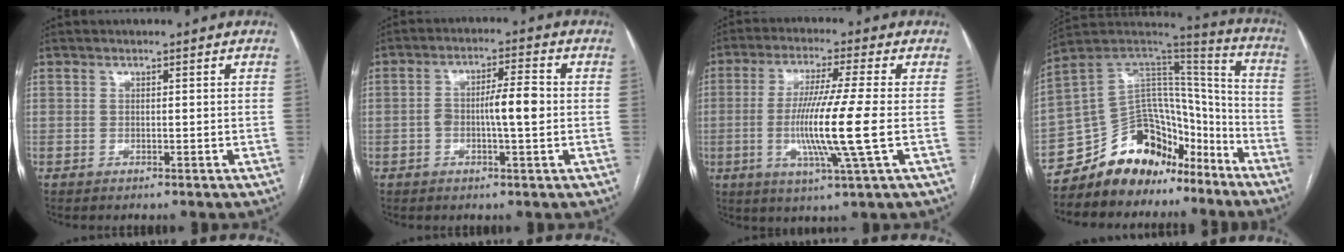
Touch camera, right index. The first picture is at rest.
{"total": 6.2, "force": [-0.6, 1.1, 6.0], "torque": [-0.108, 0.010, -0.011]}
{"total": 11.8, "force": [-1.7, -1.2, 11.7], "torque": [-0.230, -0.019, -0.034]}
{"total": 17.0, "force": [-13.0, 9.2, 5.9], "torque": [-0.084, 0.087, -0.219]}